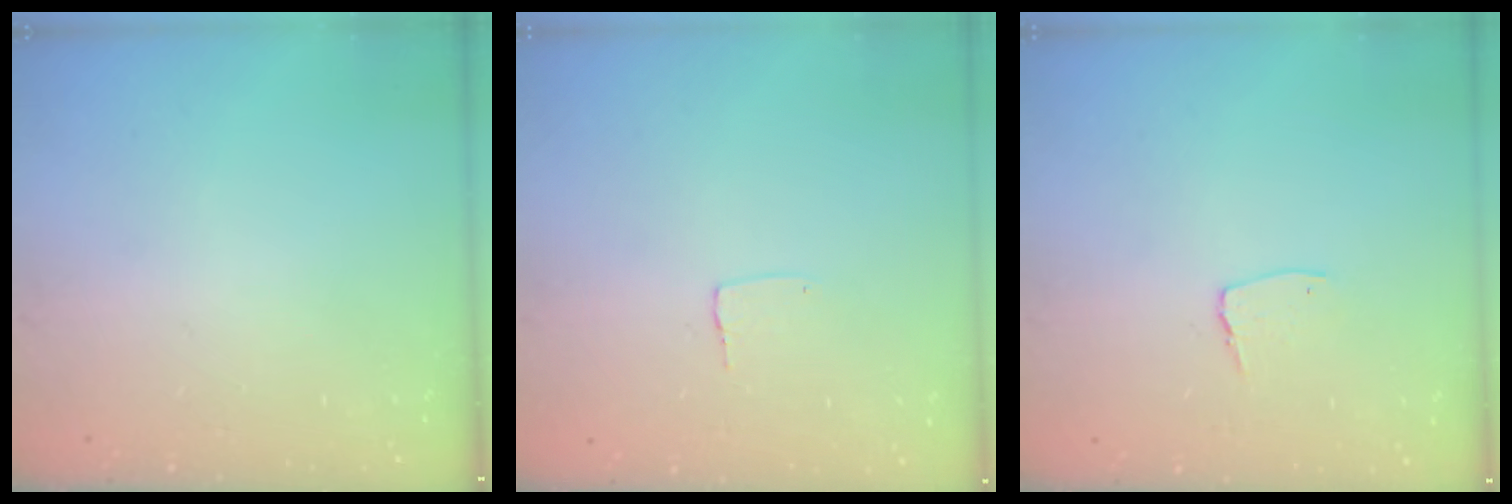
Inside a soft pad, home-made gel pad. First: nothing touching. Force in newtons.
{"total": 3.7, "press": 3.7, "slide": 0.1}
{"total": 5.4, "press": 5.3, "slide": 0.5}